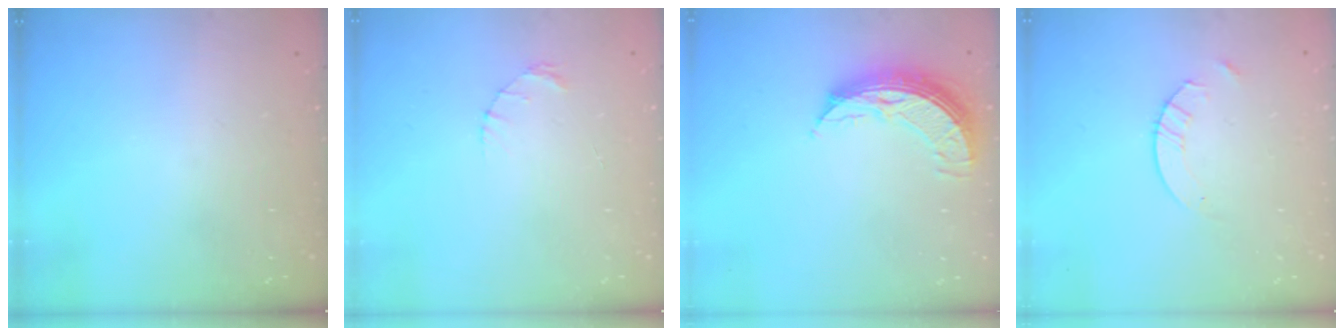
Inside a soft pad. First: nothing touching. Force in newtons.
{"total": 1.4, "press": 1.4, "slide": 0.2}
{"total": 8.7, "press": 8.6, "slide": 0.9}
{"total": 4.2, "press": 4.2, "slide": 0.4}